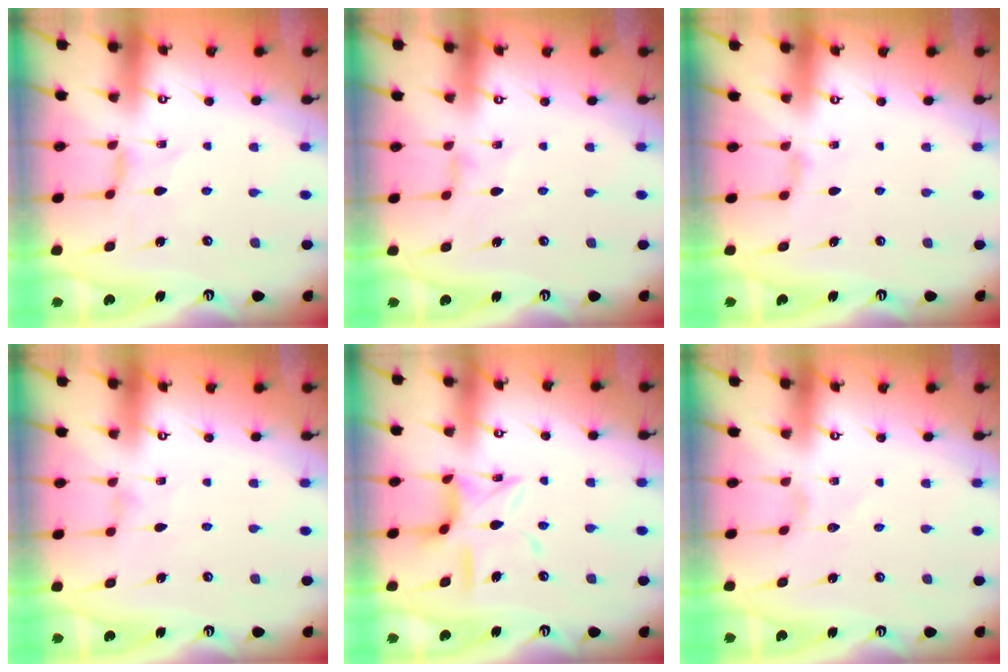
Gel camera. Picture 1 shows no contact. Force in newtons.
{"total": 2.5, "press": 2.4, "slide": 0.4}
{"total": 2.0, "press": 2.0, "slide": 0.4}
{"total": 0.0}
{"total": 11.2, "press": 11.1, "slide": 0.7}
{"total": 0.8, "press": 0.8, "slide": 0.1}